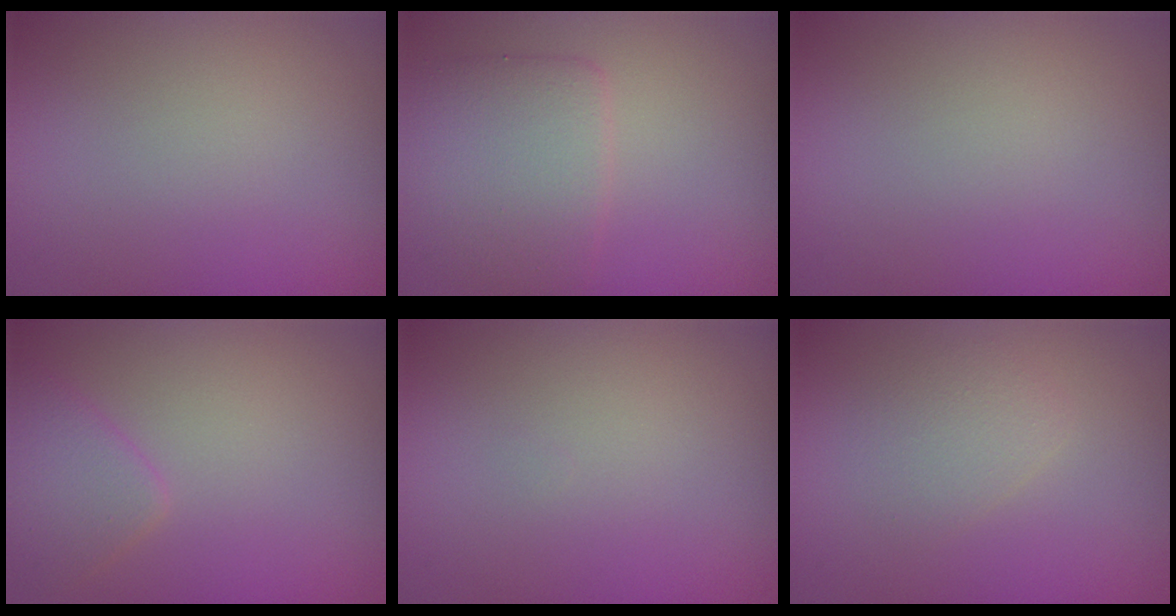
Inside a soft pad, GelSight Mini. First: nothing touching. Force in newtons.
{"total": 4.0, "press": 4.0, "slide": 0.1}
{"total": 0.0}
{"total": 2.4, "press": 2.4, "slide": 0.1}
{"total": 0.0}
{"total": 1.8, "press": 1.8, "slide": 0.1}